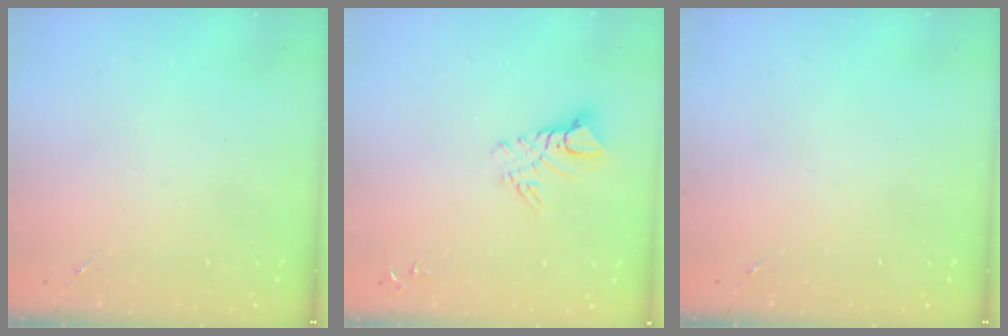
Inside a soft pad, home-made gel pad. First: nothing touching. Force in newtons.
{"total": 7.5, "press": 7.5, "slide": 0.7}
{"total": 0.0}